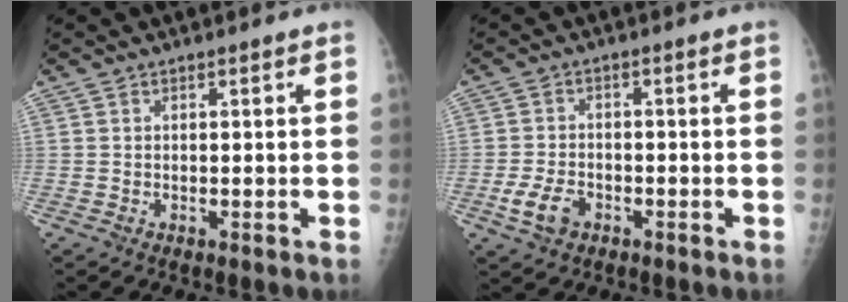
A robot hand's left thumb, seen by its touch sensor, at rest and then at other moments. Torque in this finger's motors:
{"motor_torque": [-0.50, 0.52, 0.42, 0.20, 0.04]}